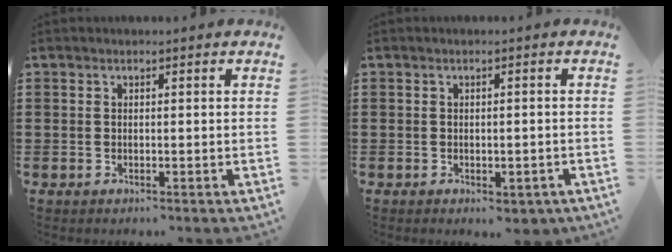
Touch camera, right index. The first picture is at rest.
{"total": 1.2, "force": [-0.9, 0.3, 0.7], "torque": [-0.016, -0.001, -0.019]}